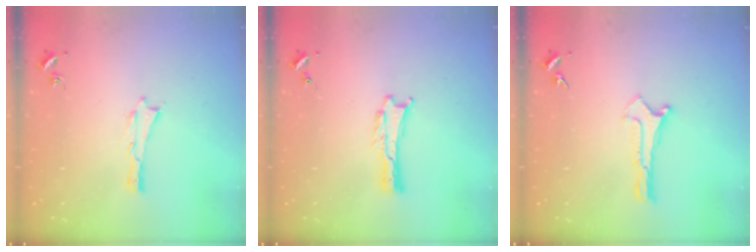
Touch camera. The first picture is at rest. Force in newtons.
{"total": 0.0}
{"total": 0.0}